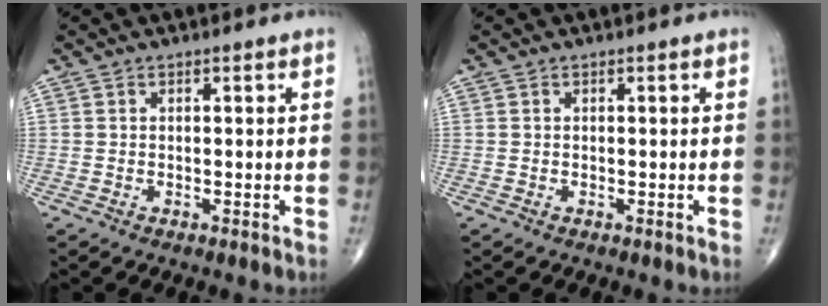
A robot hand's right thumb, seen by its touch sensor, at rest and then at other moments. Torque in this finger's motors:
{"motor_torque": [0.00, 0.00, -0.01, 0.01, 0.00]}